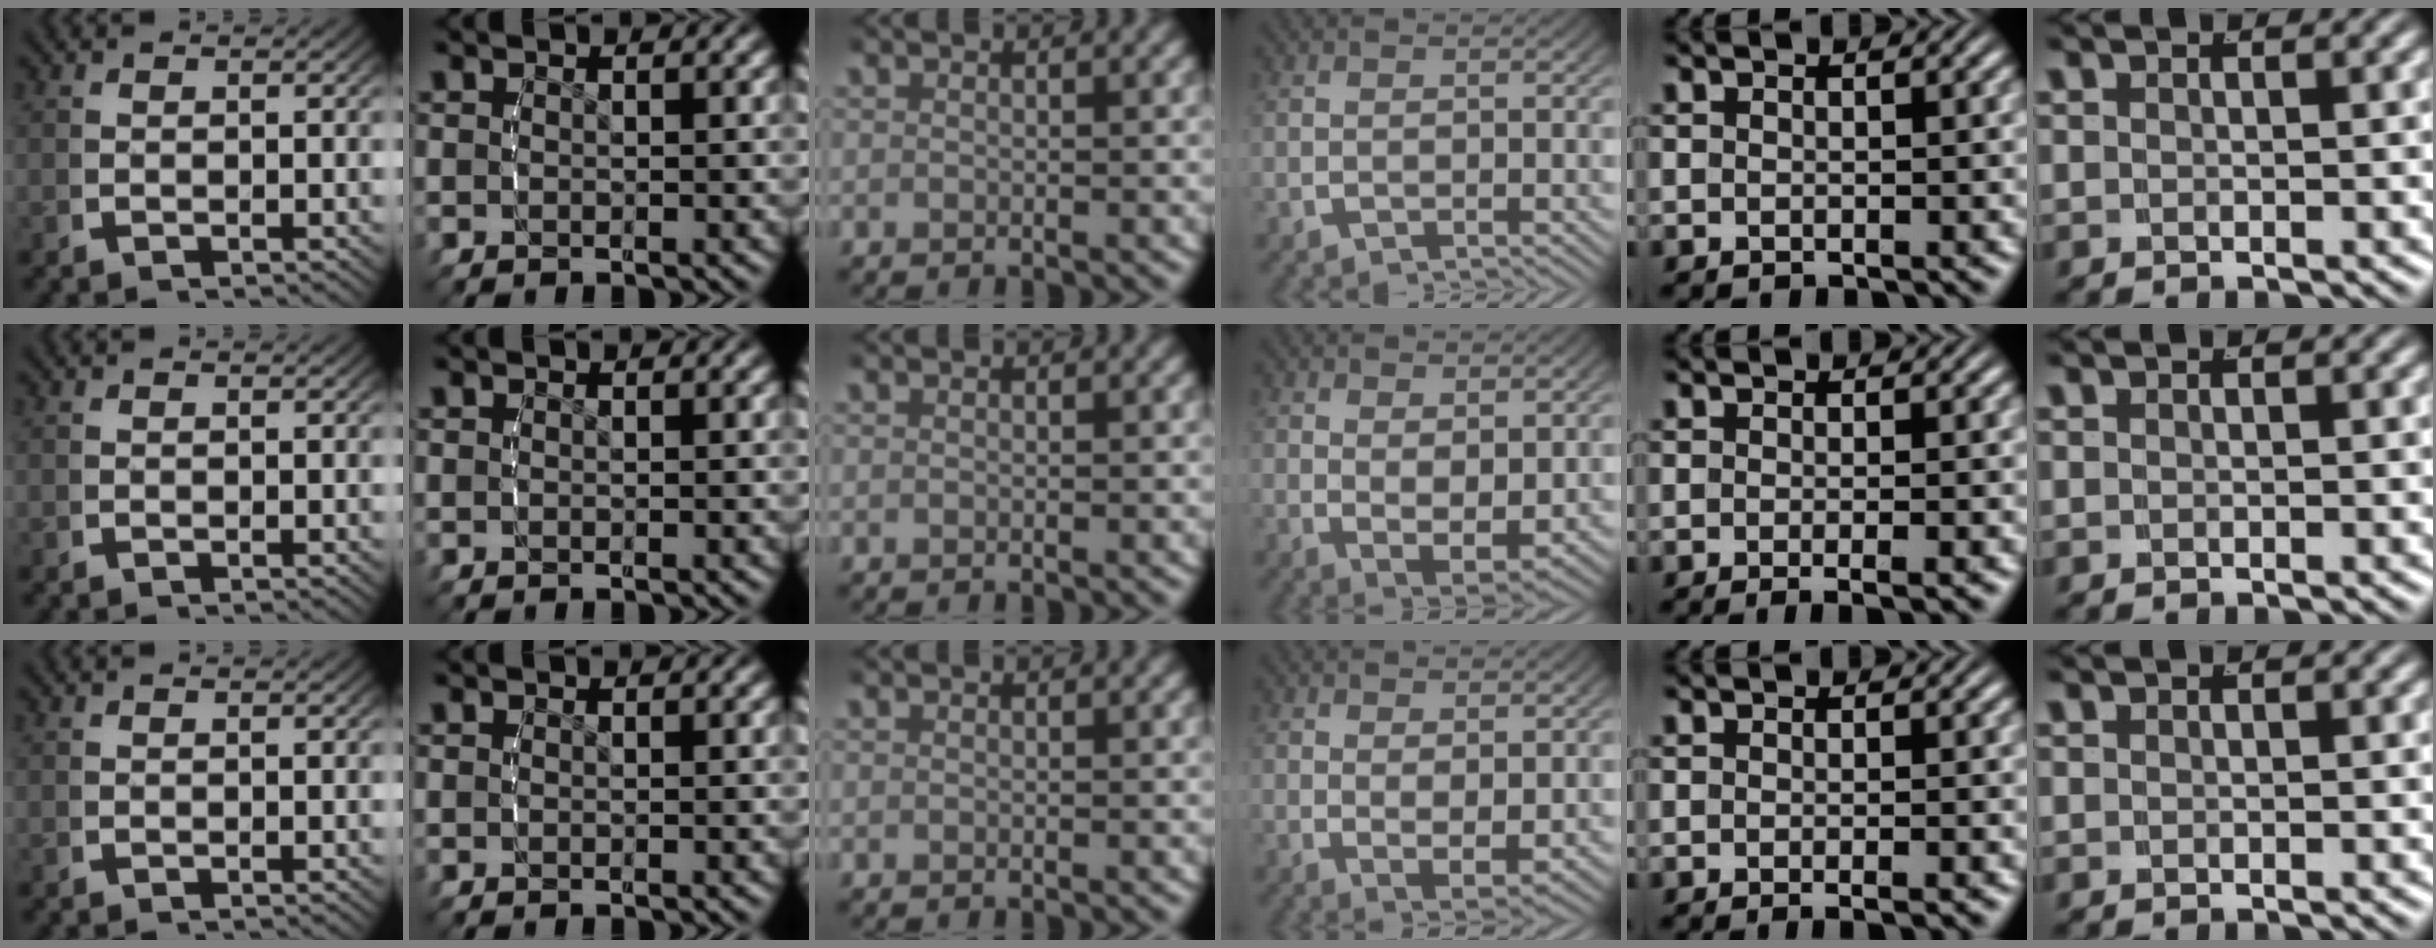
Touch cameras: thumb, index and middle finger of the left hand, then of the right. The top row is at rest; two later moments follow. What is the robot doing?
{"motion": "lift_and_place", "object": "bandage"}